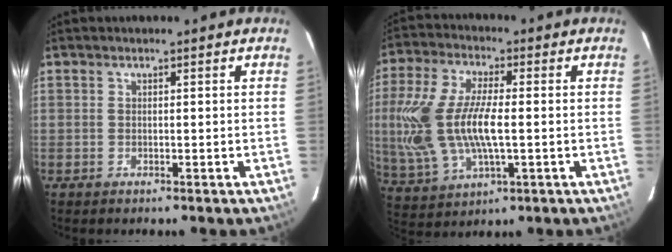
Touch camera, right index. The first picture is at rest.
{"total": 18.7, "force": [-0.5, 8.5, 16.6], "torque": [-0.363, -0.002, 0.000]}